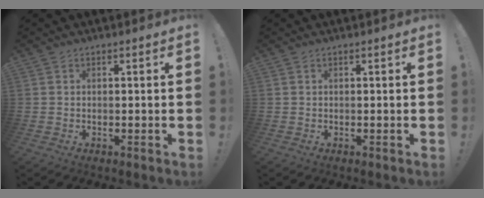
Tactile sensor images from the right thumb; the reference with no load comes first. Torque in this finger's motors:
{"motor_torque": [0.00, 0.00, 0.00, 0.00, 0.00]}